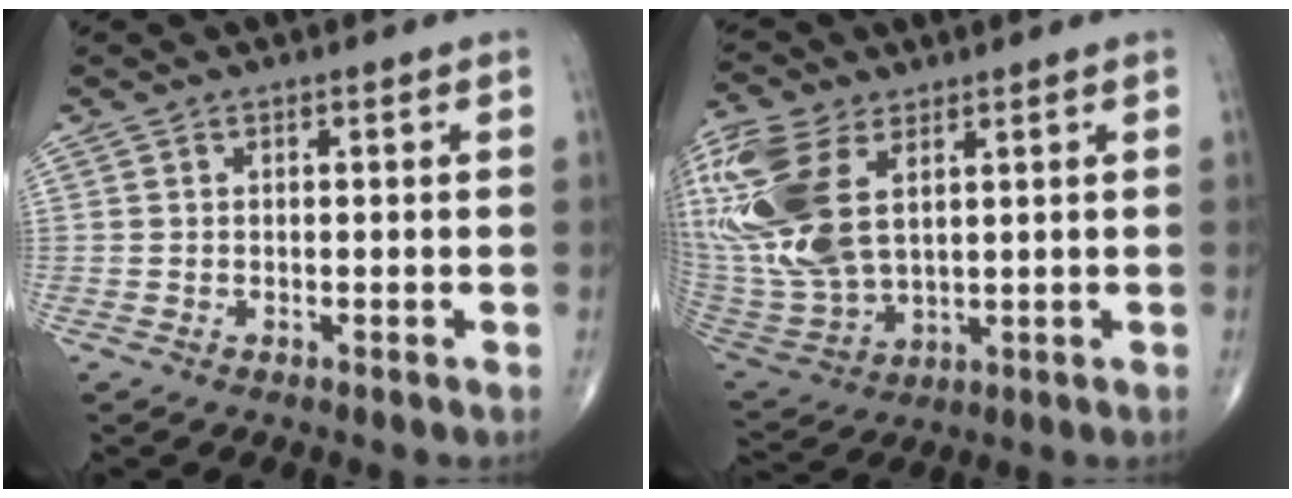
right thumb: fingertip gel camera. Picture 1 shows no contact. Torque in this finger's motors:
{"motor_torque": [0.57, 0.63, 1.83, 0.93, 0.26]}